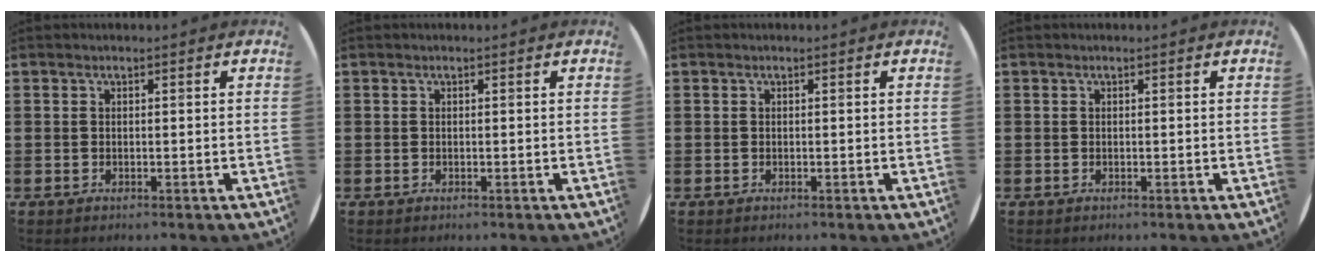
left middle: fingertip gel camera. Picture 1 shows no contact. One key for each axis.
{"total": 0.0}
{"total": 0.0}
{"total": 0.0}